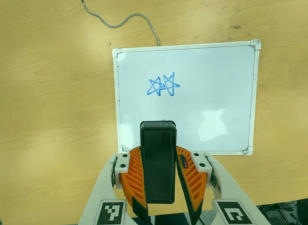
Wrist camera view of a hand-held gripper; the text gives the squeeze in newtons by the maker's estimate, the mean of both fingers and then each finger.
{"total": 7.7, "left": 6.1, "right": 9.3}